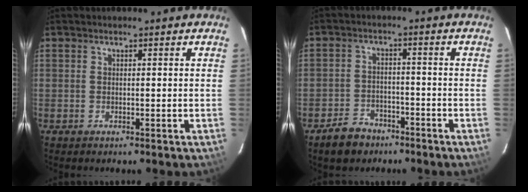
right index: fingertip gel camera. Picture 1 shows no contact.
{"total": 6.4, "force": [-4.6, 4.2, 1.6], "torque": [-0.052, 0.018, -0.068]}